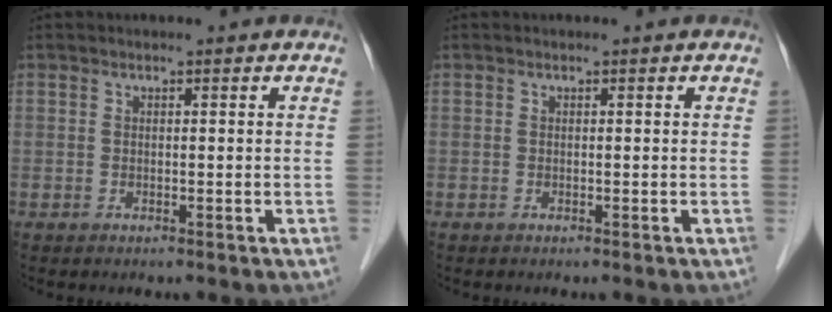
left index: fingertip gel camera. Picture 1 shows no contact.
{"total": 0.0}